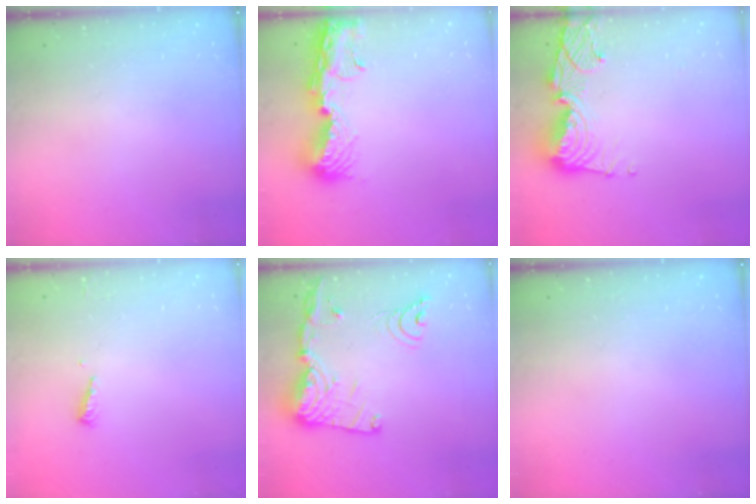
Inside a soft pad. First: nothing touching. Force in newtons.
{"total": 12.9, "press": 12.9, "slide": 1.3}
{"total": 12.9, "press": 12.8, "slide": 1.6}
{"total": 5.1, "press": 5.1, "slide": 0.5}
{"total": 18.5, "press": 18.4, "slide": 1.7}
{"total": 0.0}